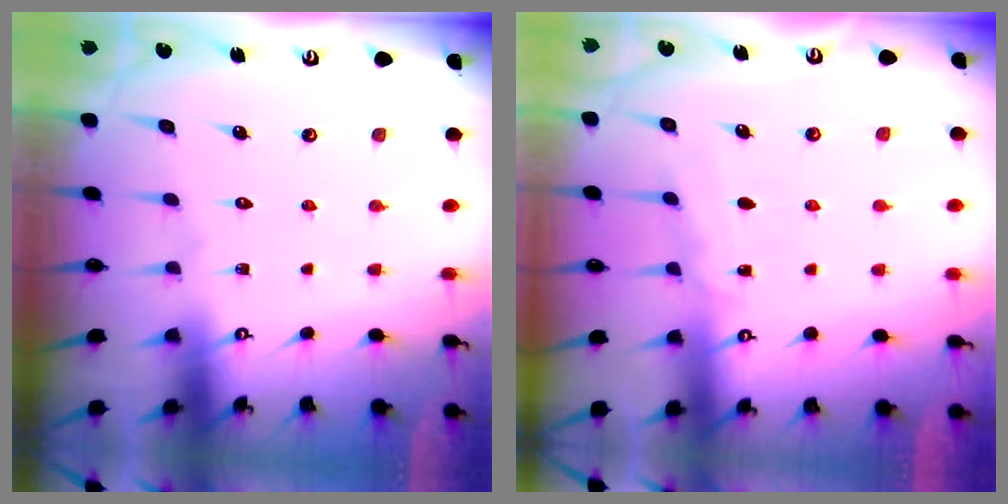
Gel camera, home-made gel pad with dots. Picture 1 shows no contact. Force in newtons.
{"total": 5.1, "press": 5.1, "slide": 0.6}